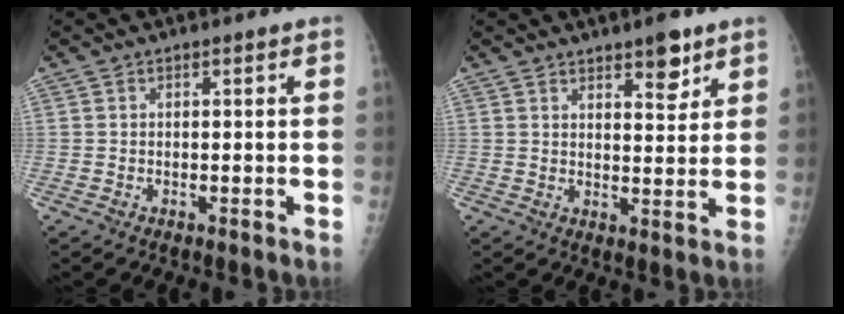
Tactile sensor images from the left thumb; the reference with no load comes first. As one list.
[{"total": 5.7, "force": [3.9, 2.1, 3.7], "torque": [-0.035, -0.026, 0.055]}]